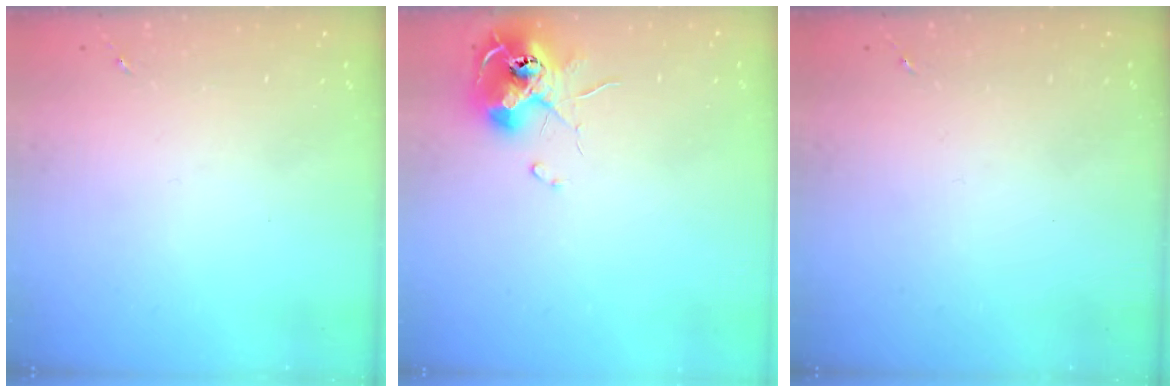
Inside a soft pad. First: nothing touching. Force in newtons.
{"total": 11.3, "press": 11.3, "slide": 0.6}
{"total": 0.0}